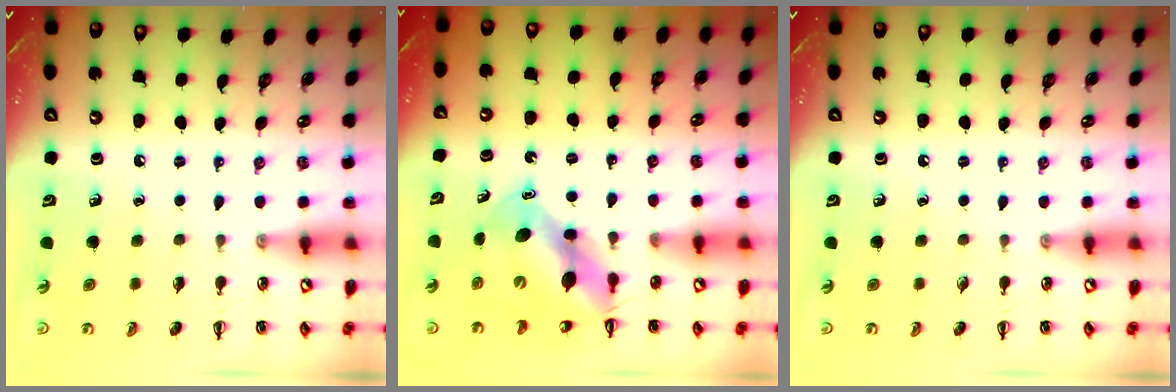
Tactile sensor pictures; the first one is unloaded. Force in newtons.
{"total": 10.0, "press": 9.6, "slide": 2.7}
{"total": 0.0}